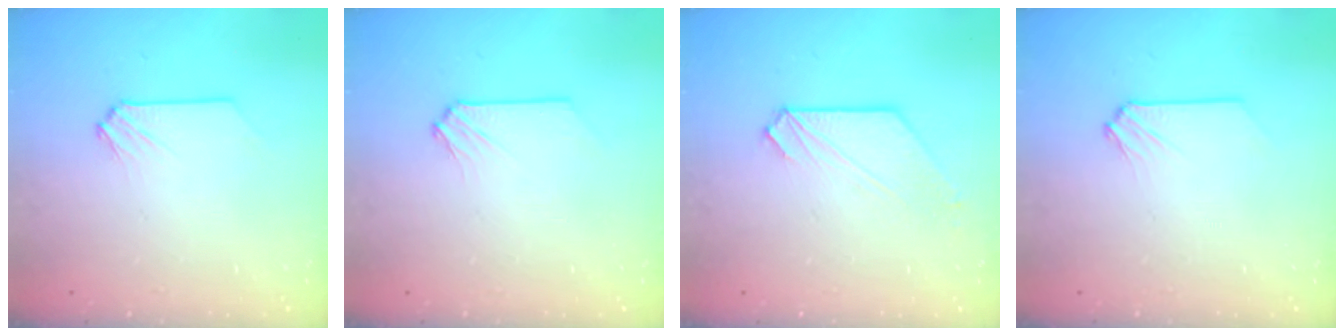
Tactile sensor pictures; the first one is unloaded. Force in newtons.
{"total": 0.0}
{"total": 2.2, "press": 2.2, "slide": 0.3}
{"total": 0.0}